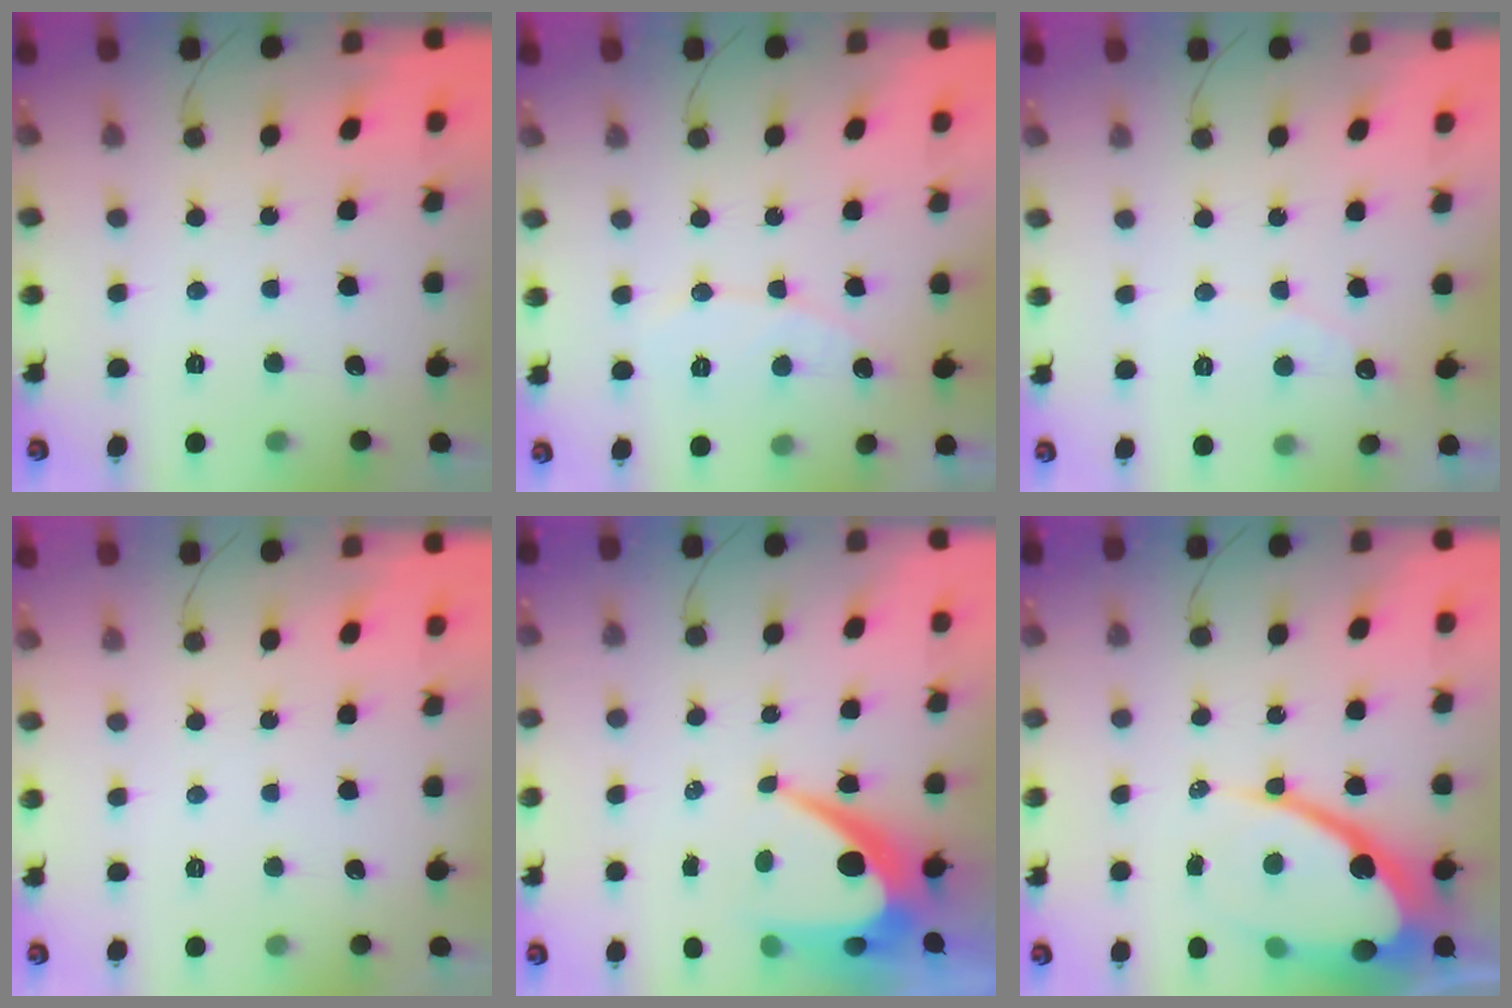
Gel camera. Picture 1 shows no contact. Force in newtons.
{"total": 5.8, "press": 5.8, "slide": 0.4}
{"total": 2.7, "press": 2.7, "slide": 0.1}
{"total": 0.0}
{"total": 10.4, "press": 10.3, "slide": 0.8}
{"total": 20.2, "press": 20.1, "slide": 1.4}